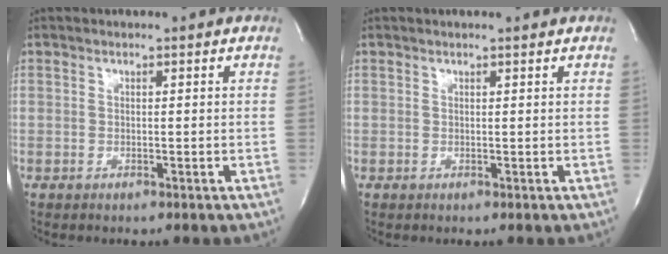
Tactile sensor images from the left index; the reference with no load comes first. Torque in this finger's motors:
{"motor_torque": [0.17, -0.10, 0.05, 0.00]}